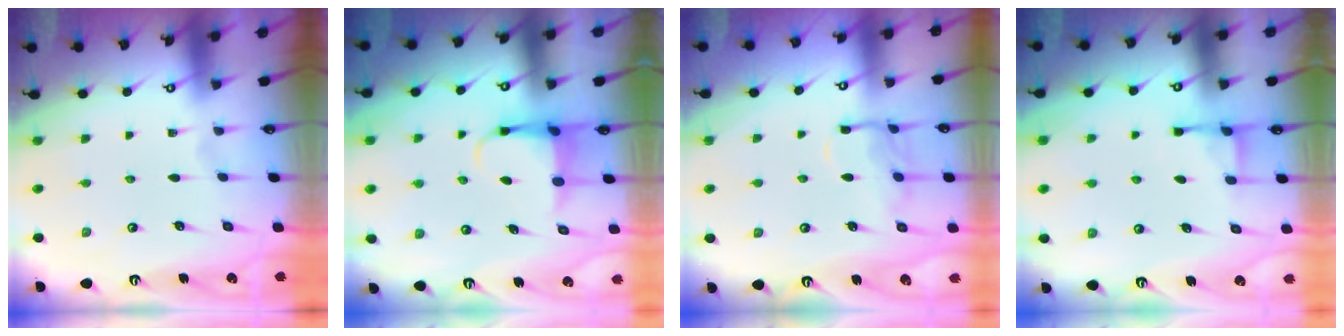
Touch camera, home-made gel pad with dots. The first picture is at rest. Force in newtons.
{"total": 4.8, "press": 4.8, "slide": 0.3}
{"total": 10.6, "press": 10.6, "slide": 0.7}
{"total": 4.0, "press": 3.9, "slide": 0.6}